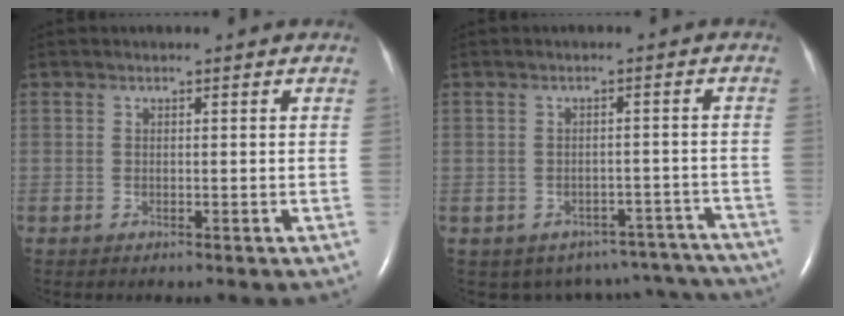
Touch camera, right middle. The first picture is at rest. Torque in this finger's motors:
{"motor_torque": [-0.38, -0.48, -0.06, 0.00]}